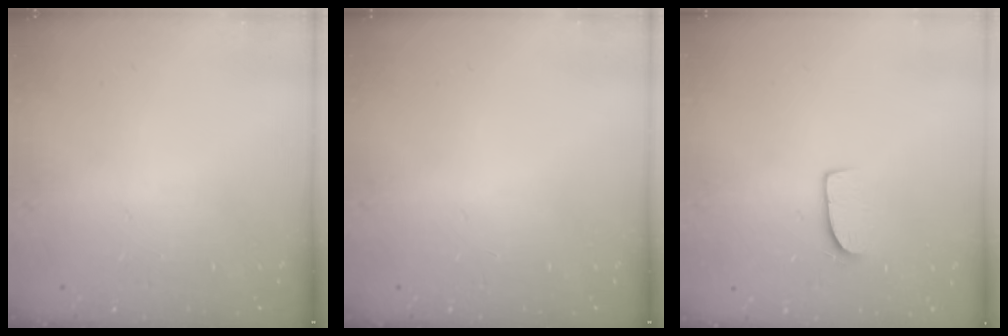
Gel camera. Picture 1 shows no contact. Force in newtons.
{"total": 0.0}
{"total": 6.8, "press": 6.8, "slide": 0.4}